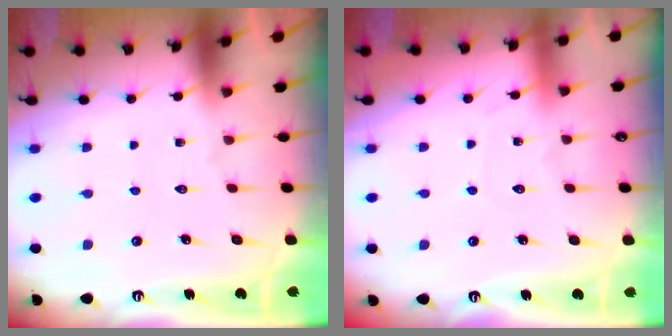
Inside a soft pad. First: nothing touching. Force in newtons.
{"total": 2.9, "press": 2.9, "slide": 0.4}